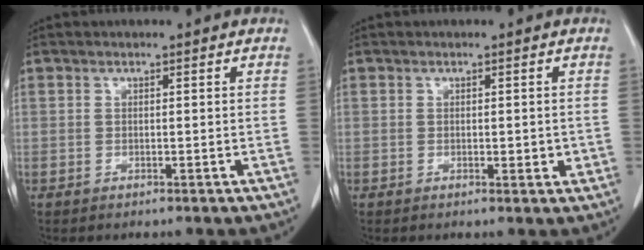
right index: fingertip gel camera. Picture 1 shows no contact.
{"total": 1.7, "force": [-0.2, 0.8, 1.5], "torque": [-0.020, -0.001, 0.001]}